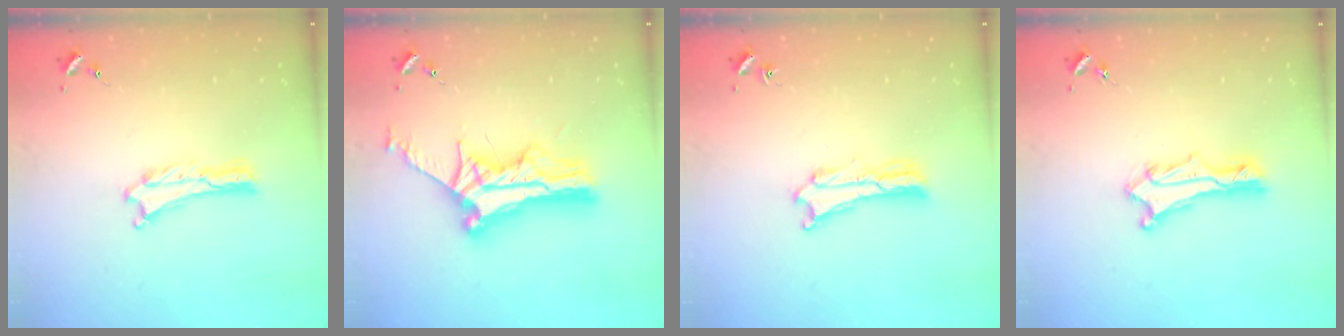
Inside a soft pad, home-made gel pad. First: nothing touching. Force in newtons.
{"total": 12.0, "press": 12.0, "slide": 0.8}
{"total": 1.8, "press": 1.8, "slide": 0.3}
{"total": 2.4, "press": 2.4, "slide": 0.3}